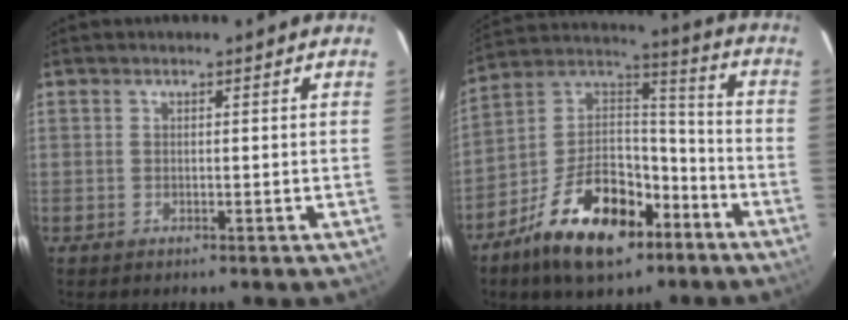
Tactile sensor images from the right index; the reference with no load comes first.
{"total": 20.4, "force": [-11.7, 10.5, 13.0], "torque": [-0.253, 0.027, -0.193]}